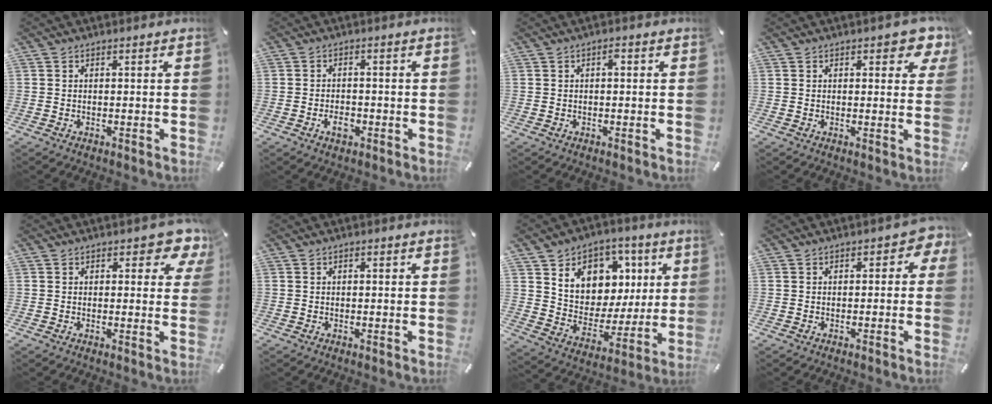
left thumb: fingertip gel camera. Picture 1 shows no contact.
{"total": 3.3, "force": [-1.5, 1.9, 2.1], "torque": [-0.043, 0.005, -0.028]}
{"total": 1.7, "force": [0.2, 0.6, 1.6], "torque": [-0.031, 0.006, 0.001]}
{"total": 4.5, "force": [2.3, 2.3, 3.1], "torque": [-0.036, -0.004, 0.034]}
{"total": 5.4, "force": [2.9, 2.8, 3.6], "torque": [-0.032, -0.012, 0.041]}
{"total": 0.7, "force": [0.0, 0.5, 0.5], "torque": [-0.008, 0.003, -0.001]}
{"total": 11.1, "force": [4.0, 9.8, 3.3], "torque": [-0.052, -0.038, 0.079]}
{"total": 3.1, "force": [-0.5, 1.9, 2.3], "torque": [-0.029, 0.006, -0.014]}